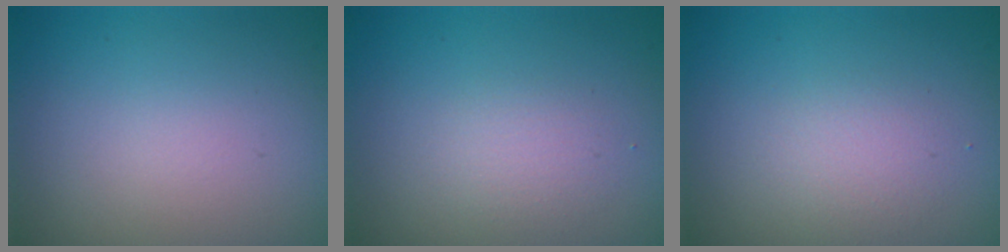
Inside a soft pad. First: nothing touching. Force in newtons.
{"total": 1.4, "press": 1.4, "slide": 0.1}
{"total": 1.7, "press": 1.7, "slide": 0.1}